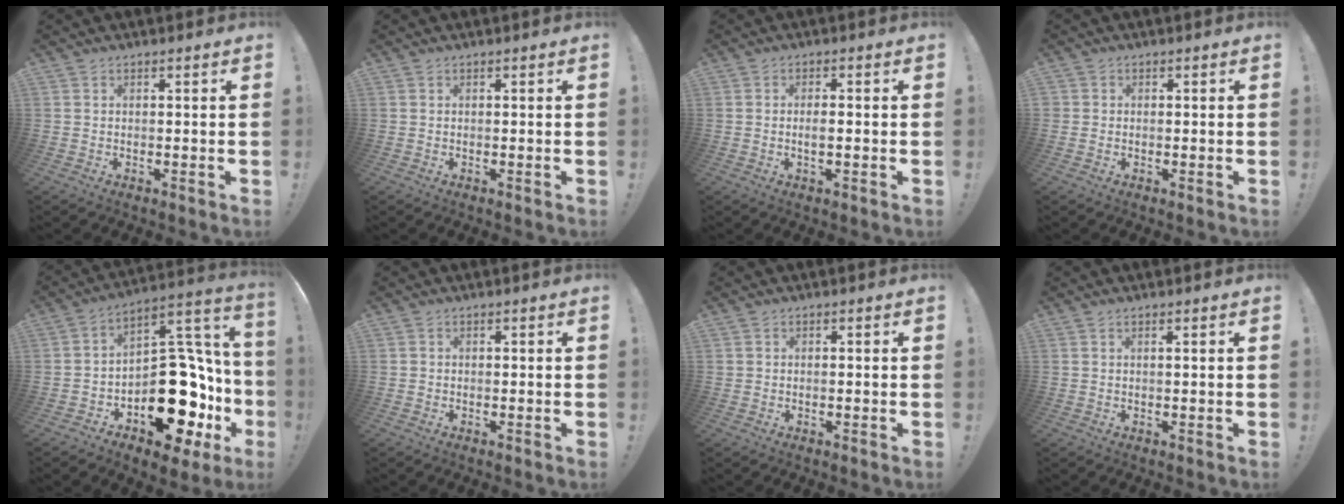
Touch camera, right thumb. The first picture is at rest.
{"total": 0.0}
{"total": 2.3, "force": [-0.6, 0.6, 2.2], "torque": [-0.032, 0.000, -0.013]}
{"total": 1.0, "force": [0.0, 0.9, 0.2], "torque": [-0.002, 0.002, 0.001]}
{"total": 22.7, "force": [-9.1, 12.9, 16.3], "torque": [-0.180, 0.035, -0.137]}
{"total": 0.6, "force": [0.0, 0.6, 0.1], "torque": [-0.001, 0.002, -0.001]}
{"total": 0.8, "force": [-0.4, 0.6, 0.3], "torque": [-0.007, 0.003, -0.006]}
{"total": 0.8, "force": [0.2, -0.3, 0.7], "torque": [-0.008, -0.003, 0.001]}